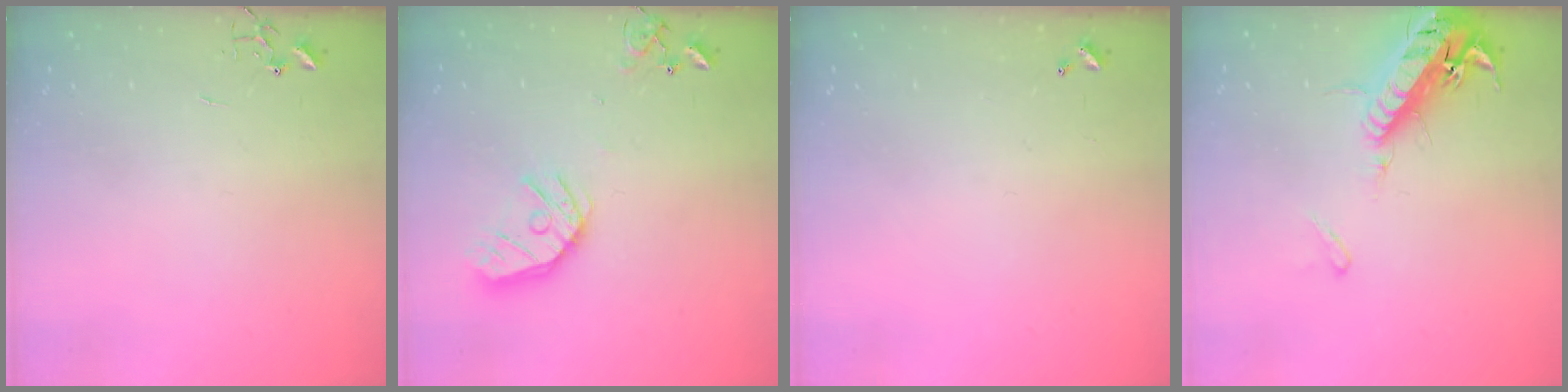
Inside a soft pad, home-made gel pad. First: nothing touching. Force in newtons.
{"total": 14.4, "press": 14.3, "slide": 1.9}
{"total": 0.0}
{"total": 17.4, "press": 16.9, "slide": 4.1}